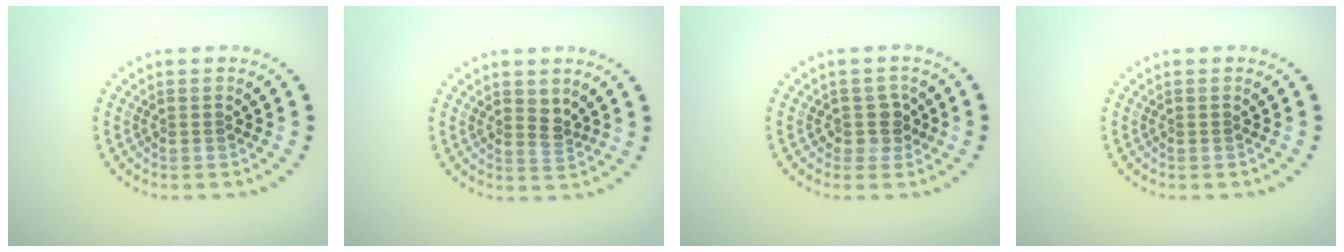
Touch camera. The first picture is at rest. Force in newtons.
{"total": 1.4, "press": 1.2, "slide": 0.6}
{"total": 1.8, "press": 1.6, "slide": 0.9}
{"total": 0.0}